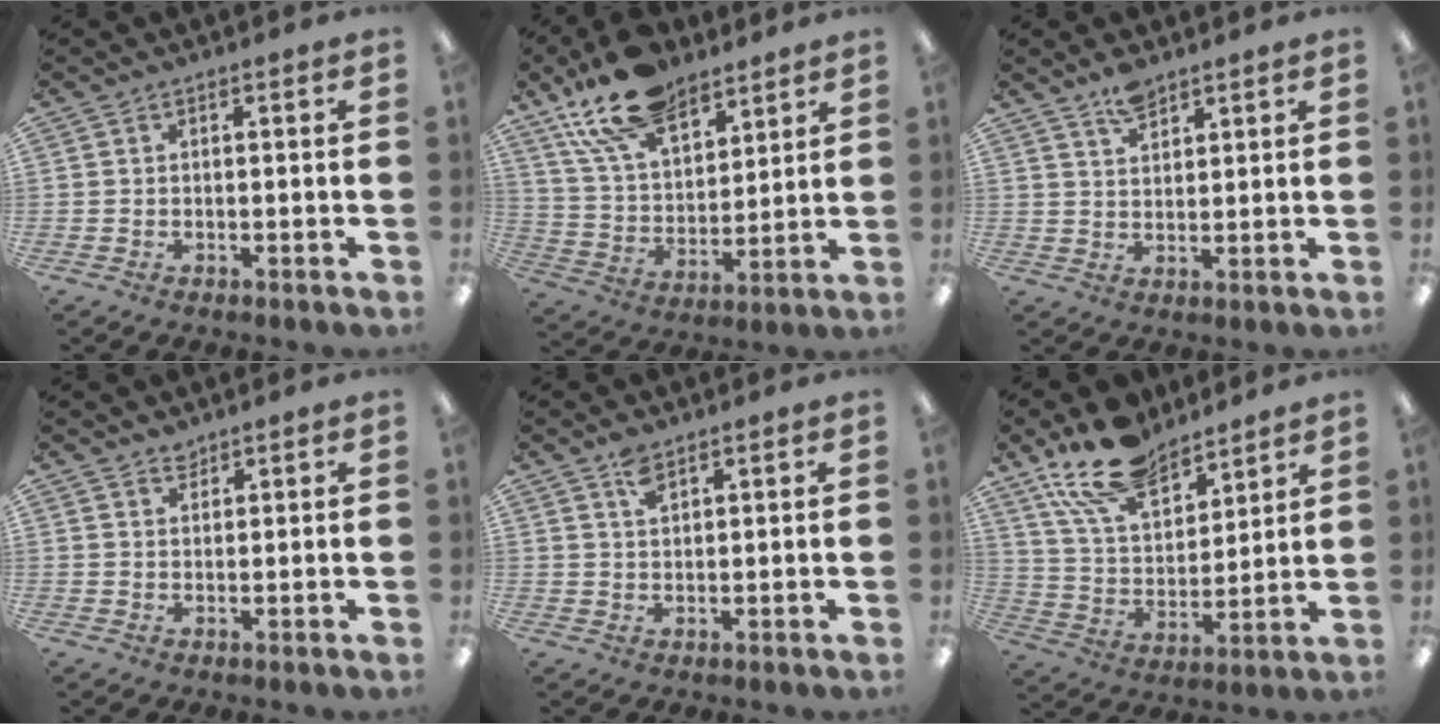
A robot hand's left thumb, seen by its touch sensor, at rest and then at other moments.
{"total": 18.2, "force": [12.7, 9.2, 9.3], "torque": [-0.175, -0.057, 0.232]}
{"total": 4.8, "force": [4.0, 1.8, 2.0], "torque": [-0.030, -0.020, 0.071]}
{"total": 1.8, "force": [1.7, 0.5, 0.0], "torque": [0.006, -0.007, 0.032]}
{"total": 3.3, "force": [2.4, 1.5, 1.9], "torque": [-0.036, -0.003, 0.042]}
{"total": 17.6, "force": [13.1, 8.5, 8.1], "torque": [-0.150, -0.068, 0.241]}